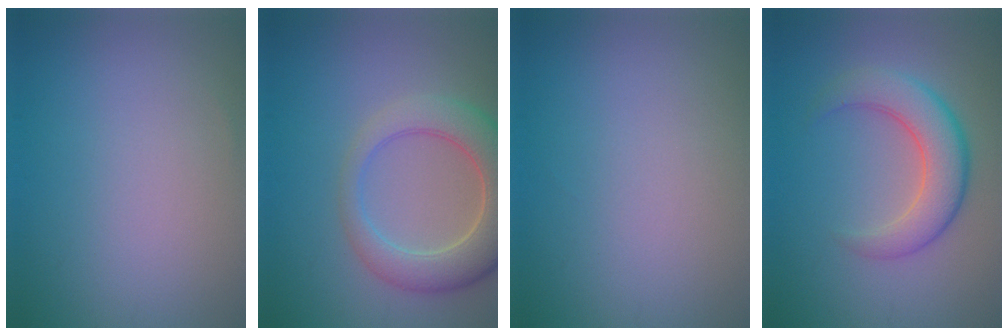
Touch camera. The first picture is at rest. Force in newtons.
{"total": 6.4, "press": 6.3, "slide": 0.9}
{"total": 0.0}
{"total": 5.1, "press": 5.1, "slide": 0.4}